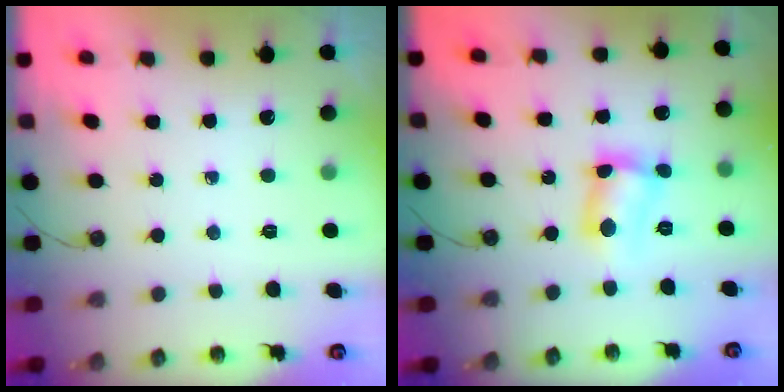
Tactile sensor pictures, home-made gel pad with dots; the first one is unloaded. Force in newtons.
{"total": 8.5, "press": 8.5, "slide": 0.4}